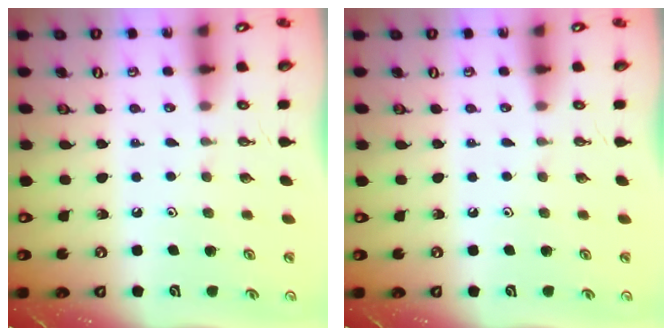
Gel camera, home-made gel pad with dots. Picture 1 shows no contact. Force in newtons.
{"total": 0.0}